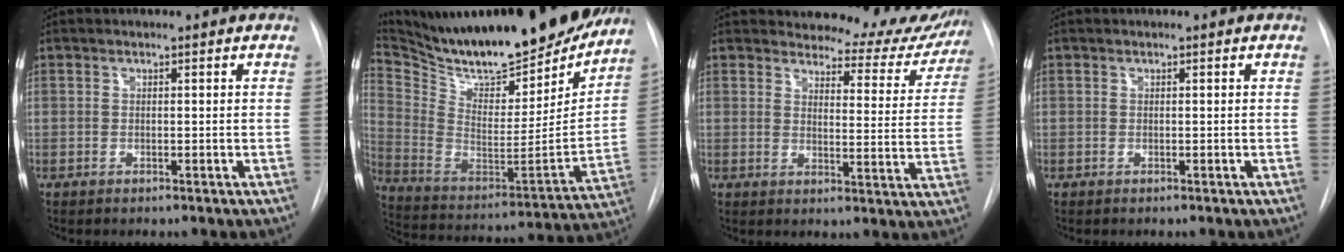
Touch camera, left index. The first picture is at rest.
{"total": 29.2, "force": [25.6, 6.0, 12.5], "torque": [-0.232, -0.060, 0.382]}
{"total": 12.6, "force": [11.9, 3.8, 1.6], "torque": [0.011, -0.041, 0.123]}
{"total": 0.0}